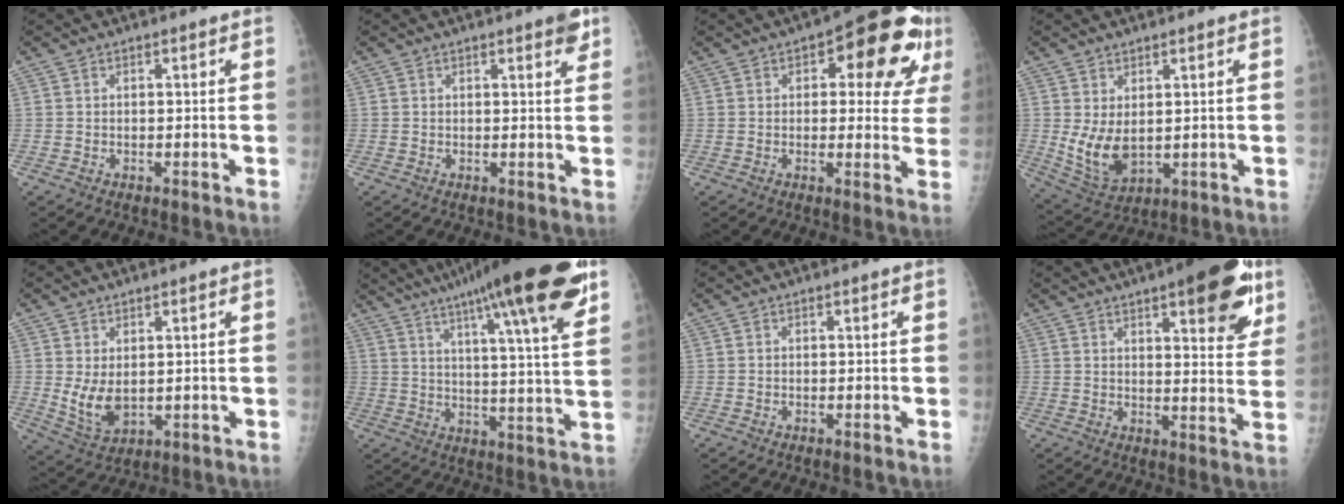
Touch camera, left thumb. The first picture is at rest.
{"total": 3.0, "force": [1.8, 0.7, 2.3], "torque": [-0.021, -0.007, 0.020]}
{"total": 15.4, "force": [5.7, 7.0, 12.5], "torque": [-0.110, 0.008, 0.060]}
{"total": 7.9, "force": [0.8, 4.8, 6.2], "torque": [-0.106, -0.020, 0.035]}
{"total": 6.3, "force": [0.6, 3.9, 4.9], "torque": [-0.079, -0.017, 0.029]}
{"total": 24.7, "force": [15.2, 3.1, 19.2], "torque": [-0.281, -0.033, 0.217]}
{"total": 0.0}
{"total": 16.0, "force": [8.6, 4.9, 12.6], "torque": [-0.130, -0.031, 0.110]}